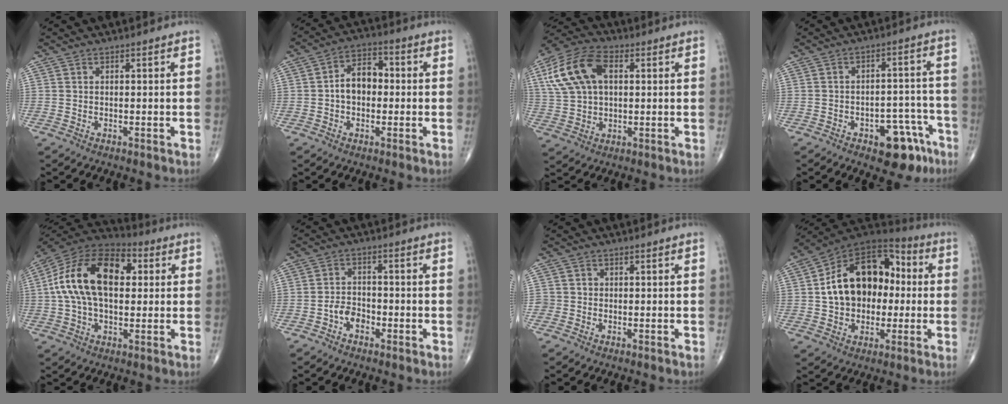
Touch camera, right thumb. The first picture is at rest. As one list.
[{"total": 7.7, "force": [-0.3, 5.3, 5.5], "torque": [-0.074, 0.027, -0.015]}, {"total": 14.7, "force": [4.0, 8.9, 10.9], "torque": [-0.217, 0.017, 0.071]}, {"total": 10.6, "force": [-5.9, 5.4, 6.9], "torque": [-0.057, 0.049, -0.071]}, {"total": 20.4, "force": [3.3, 12.1, 16.1], "torque": [-0.284, 0.027, 0.045]}, {"total": 4.1, "force": [-1.9, 2.8, 2.2], "torque": [-0.023, 0.019, -0.040]}, {"total": 1.9, "force": [-0.4, 1.9, 0.0], "torque": [0.016, 0.009, -0.010]}, {"total": 20.0, "force": [0.8, 14.0, 14.3], "torque": [-0.195, 0.038, 0.010]}]